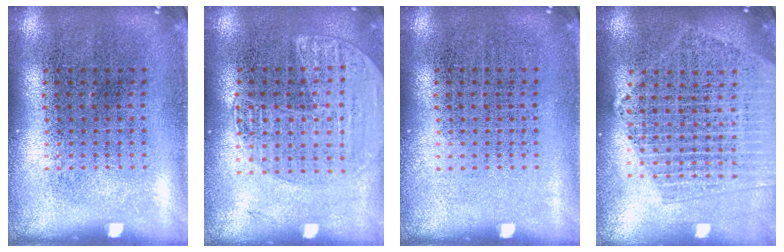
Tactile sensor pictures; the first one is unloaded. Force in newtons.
{"total": 1.5, "press": 1.4, "slide": 0.4}
{"total": 0.0}
{"total": 2.1, "press": 1.9, "slide": 0.9}